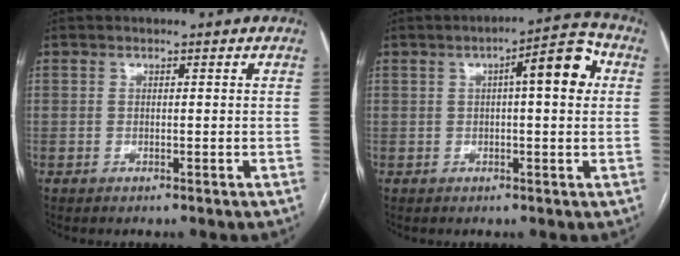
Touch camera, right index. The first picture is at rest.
{"total": 7.9, "force": [1.8, 1.6, 7.6], "torque": [-0.104, 0.027, 0.019]}